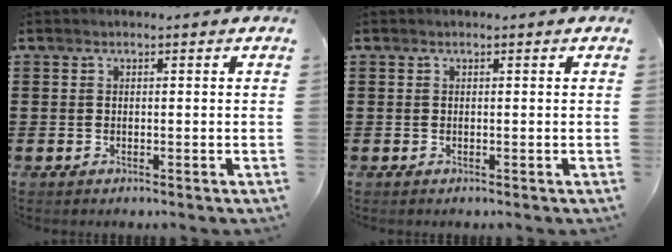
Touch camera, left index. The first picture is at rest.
{"total": 0.0}